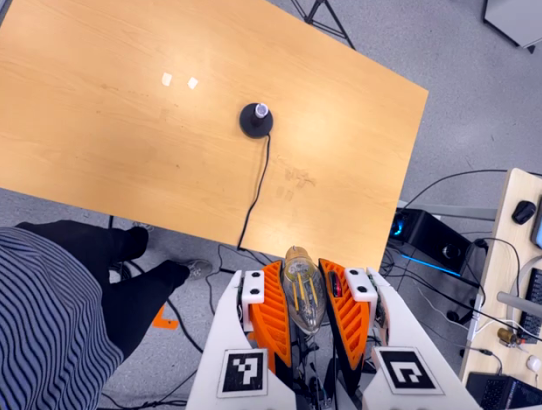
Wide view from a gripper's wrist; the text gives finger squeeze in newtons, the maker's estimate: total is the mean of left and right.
{"total": 22.2, "left": 24.4, "right": 20.0}